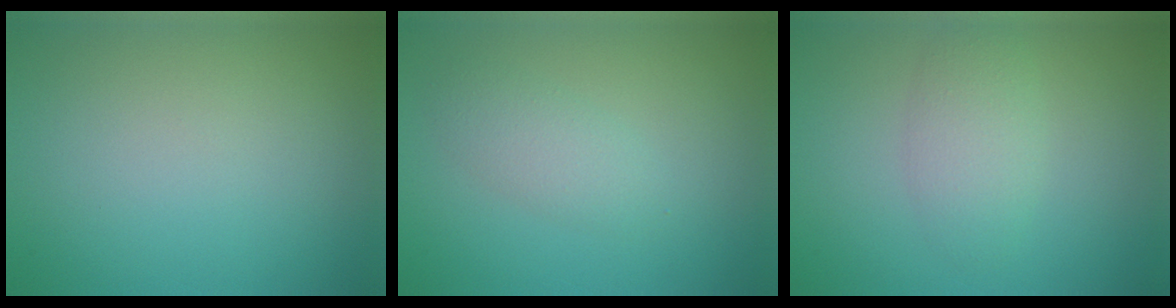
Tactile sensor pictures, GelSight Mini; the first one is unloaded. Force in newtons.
{"total": 2.2, "press": 2.2, "slide": 0.1}
{"total": 2.7, "press": 2.7, "slide": 0.1}